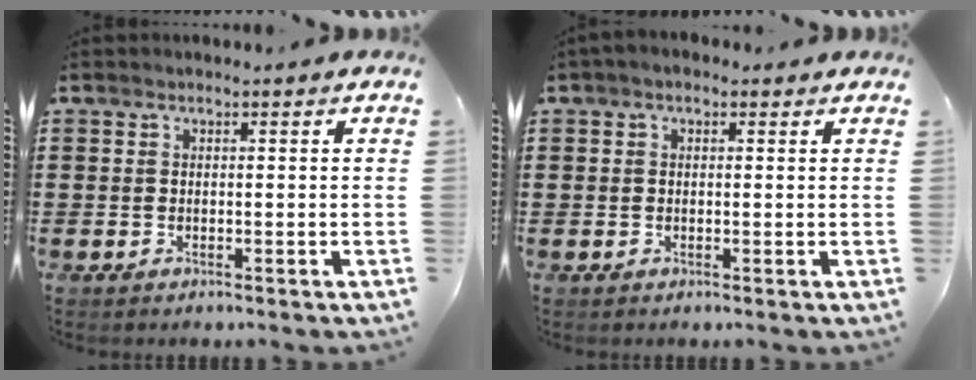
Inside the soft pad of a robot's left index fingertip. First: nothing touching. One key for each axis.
{"total": 1.1, "fx": 0.2, "fy": 0.8, "fz": 0.7, "tx": -0.015, "ty": 0.008, "tz": 0.002}